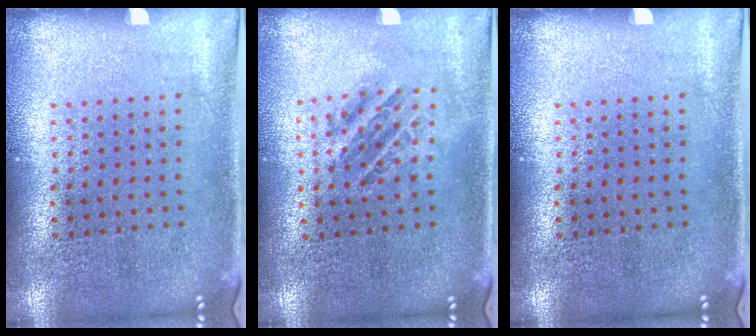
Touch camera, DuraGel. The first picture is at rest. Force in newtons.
{"total": 1.0, "press": 1.0, "slide": 0.4}
{"total": 0.0}